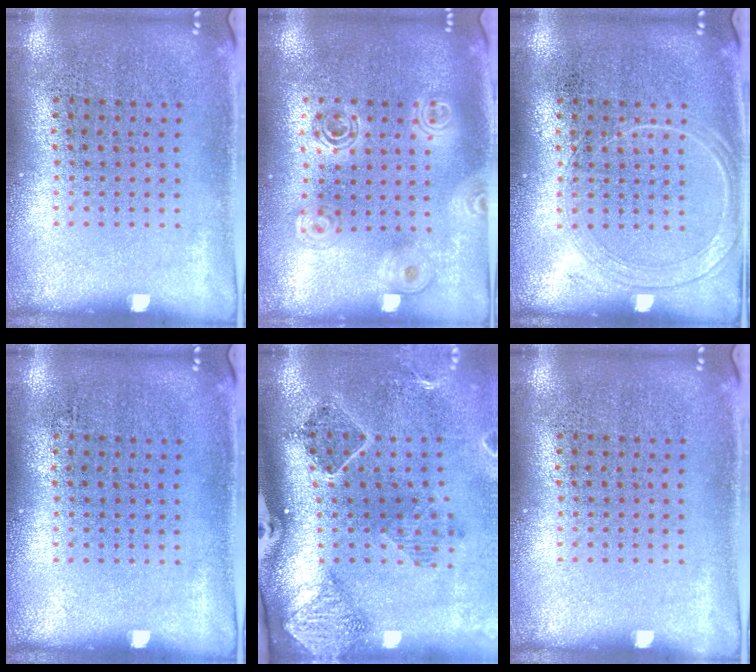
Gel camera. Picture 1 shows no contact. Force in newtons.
{"total": 1.6, "press": 1.4, "slide": 0.7}
{"total": 1.6, "press": 1.6, "slide": 0.2}
{"total": 0.0}
{"total": 1.8, "press": 1.6, "slide": 0.7}
{"total": 0.0}